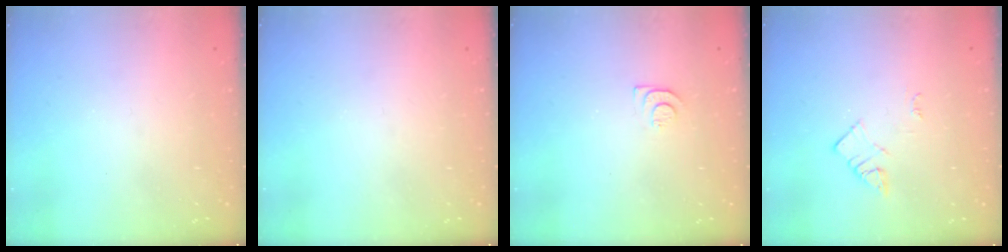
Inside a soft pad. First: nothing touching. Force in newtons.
{"total": 0.0}
{"total": 7.4, "press": 7.4, "slide": 0.5}
{"total": 3.0, "press": 3.0, "slide": 0.4}